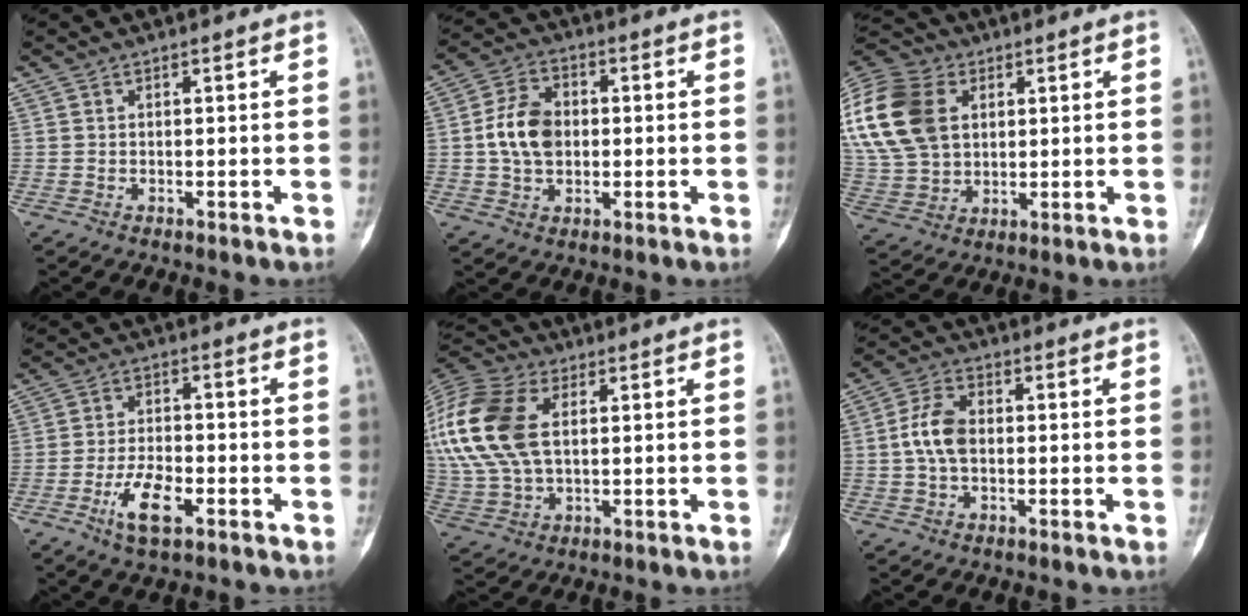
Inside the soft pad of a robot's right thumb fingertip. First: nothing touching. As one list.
[{"total": 9.3, "force": [0.1, 6.6, 6.5], "torque": [-0.104, 0.012, -0.003]}, {"total": 22.0, "force": [6.1, 15.7, 14.1], "torque": [-0.308, 0.015, 0.118]}, {"total": 7.5, "force": [-3.4, 3.2, 5.8], "torque": [-0.109, 0.014, -0.064]}, {"total": 24.5, "force": [5.9, 15.5, 18.1], "torque": [-0.448, 0.026, 0.114]}, {"total": 7.1, "force": [-0.1, 4.4, 5.5], "torque": [-0.111, 0.016, -0.008]}]